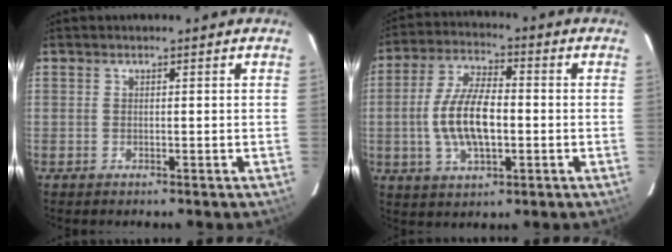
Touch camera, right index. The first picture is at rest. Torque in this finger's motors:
{"motor_torque": [0.88, -0.59, 0.38, 0.17]}